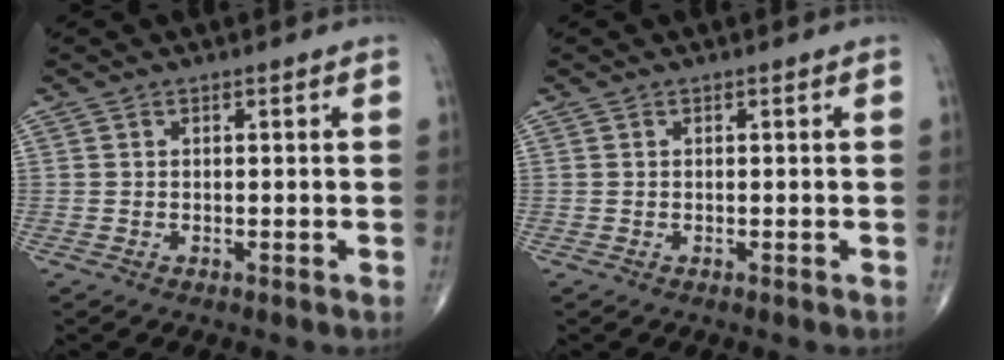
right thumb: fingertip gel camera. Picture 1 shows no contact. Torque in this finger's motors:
{"motor_torque": [0.00, 0.00, 0.00, 0.00, 0.00]}